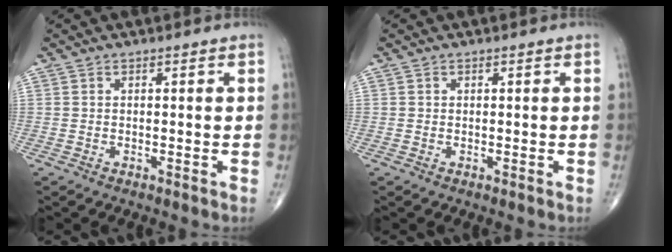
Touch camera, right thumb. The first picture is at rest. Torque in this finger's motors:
{"motor_torque": [-0.40, 0.12, -0.02, 0.11, 0.03]}